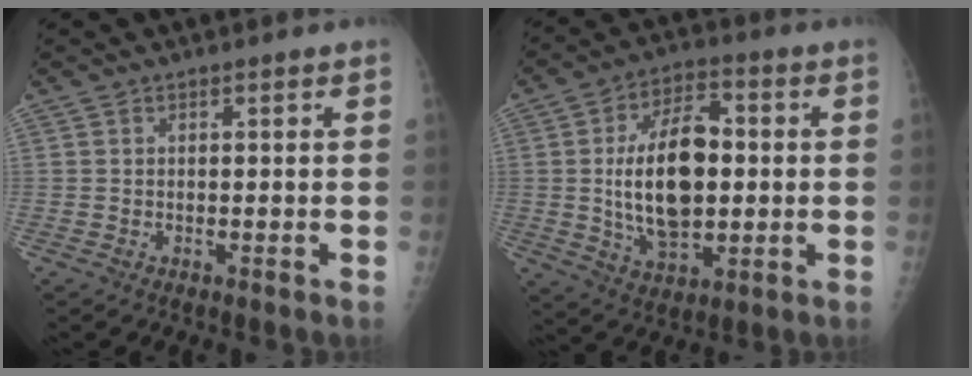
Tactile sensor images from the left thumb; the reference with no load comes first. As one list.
[{"total": 16.5, "force": [0.1, 9.3, 13.6], "torque": [-0.211, 0.006, 0.005]}]